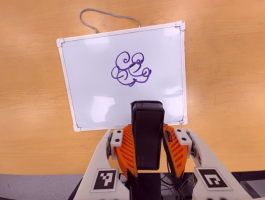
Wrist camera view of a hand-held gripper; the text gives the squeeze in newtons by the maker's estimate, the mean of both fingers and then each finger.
{"total": 5.9, "left": 3.7, "right": 8.1}